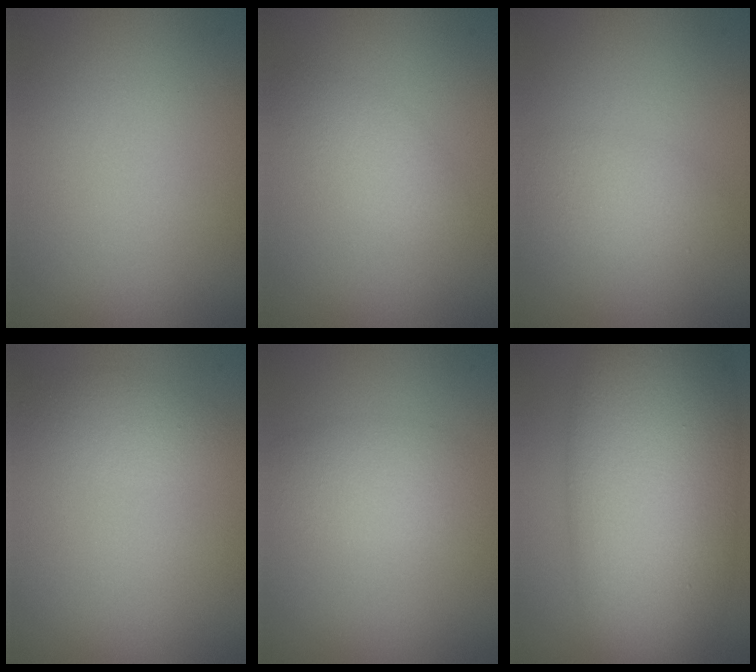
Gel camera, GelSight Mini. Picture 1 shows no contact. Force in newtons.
{"total": 2.1, "press": 2.1, "slide": 0.1}
{"total": 2.7, "press": 2.7, "slide": 0.2}
{"total": 1.4, "press": 1.4, "slide": 0.1}
{"total": 2.4, "press": 2.4, "slide": 0.0}
{"total": 14.2, "press": 14.2, "slide": 0.1}